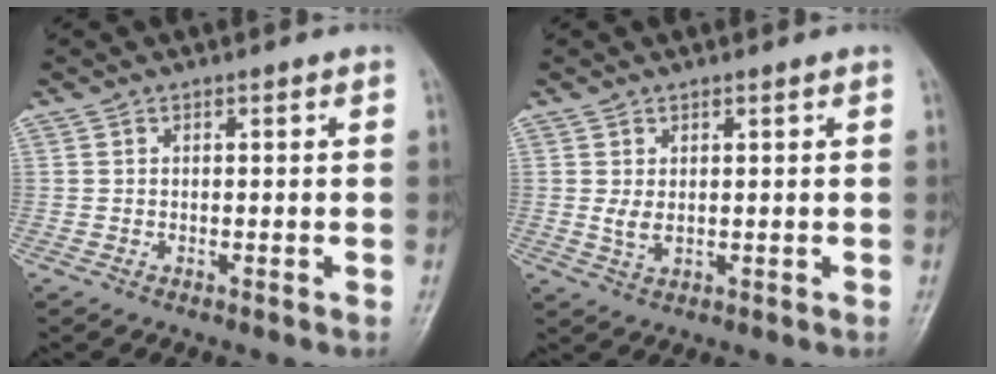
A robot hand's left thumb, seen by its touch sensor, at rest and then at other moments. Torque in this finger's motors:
{"motor_torque": [-0.14, -0.22, 0.19, -0.15, 0.10]}